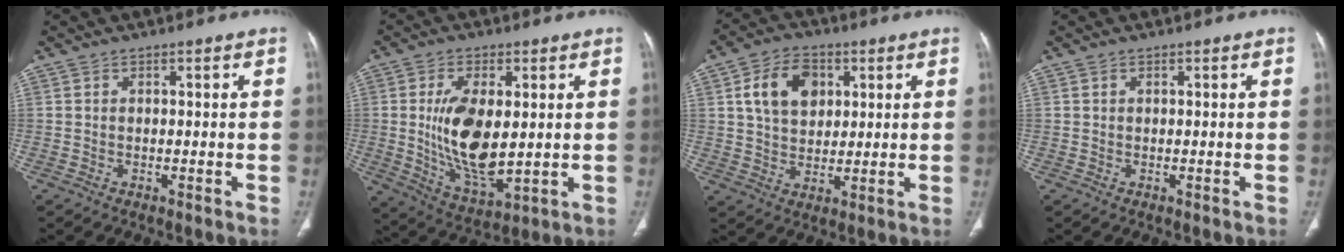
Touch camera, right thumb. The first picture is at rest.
{"total": 14.1, "force": [0.9, 6.8, 12.3], "torque": [-0.219, -0.022, 0.029]}
{"total": 10.6, "force": [3.3, 7.5, 6.7], "torque": [-0.094, -0.004, 0.059]}
{"total": 0.0}